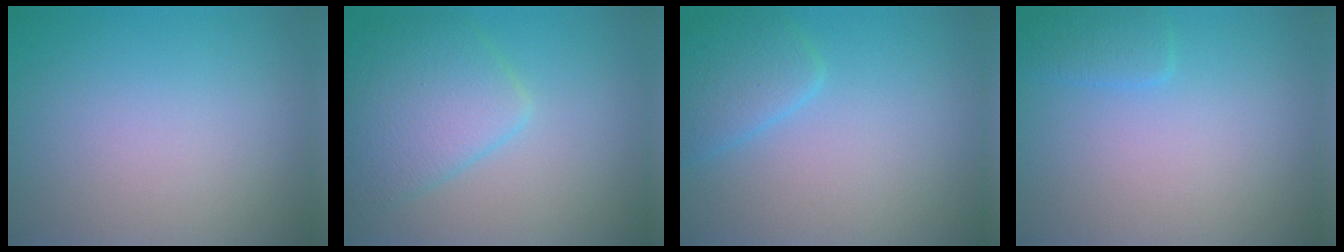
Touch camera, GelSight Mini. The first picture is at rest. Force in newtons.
{"total": 5.5, "press": 5.5, "slide": 0.1}
{"total": 2.9, "press": 2.9, "slide": 0.2}
{"total": 1.5, "press": 1.5, "slide": 0.1}